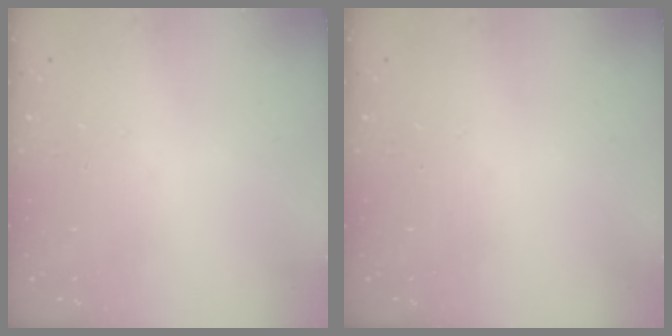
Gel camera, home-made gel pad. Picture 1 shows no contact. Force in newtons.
{"total": 0.0}